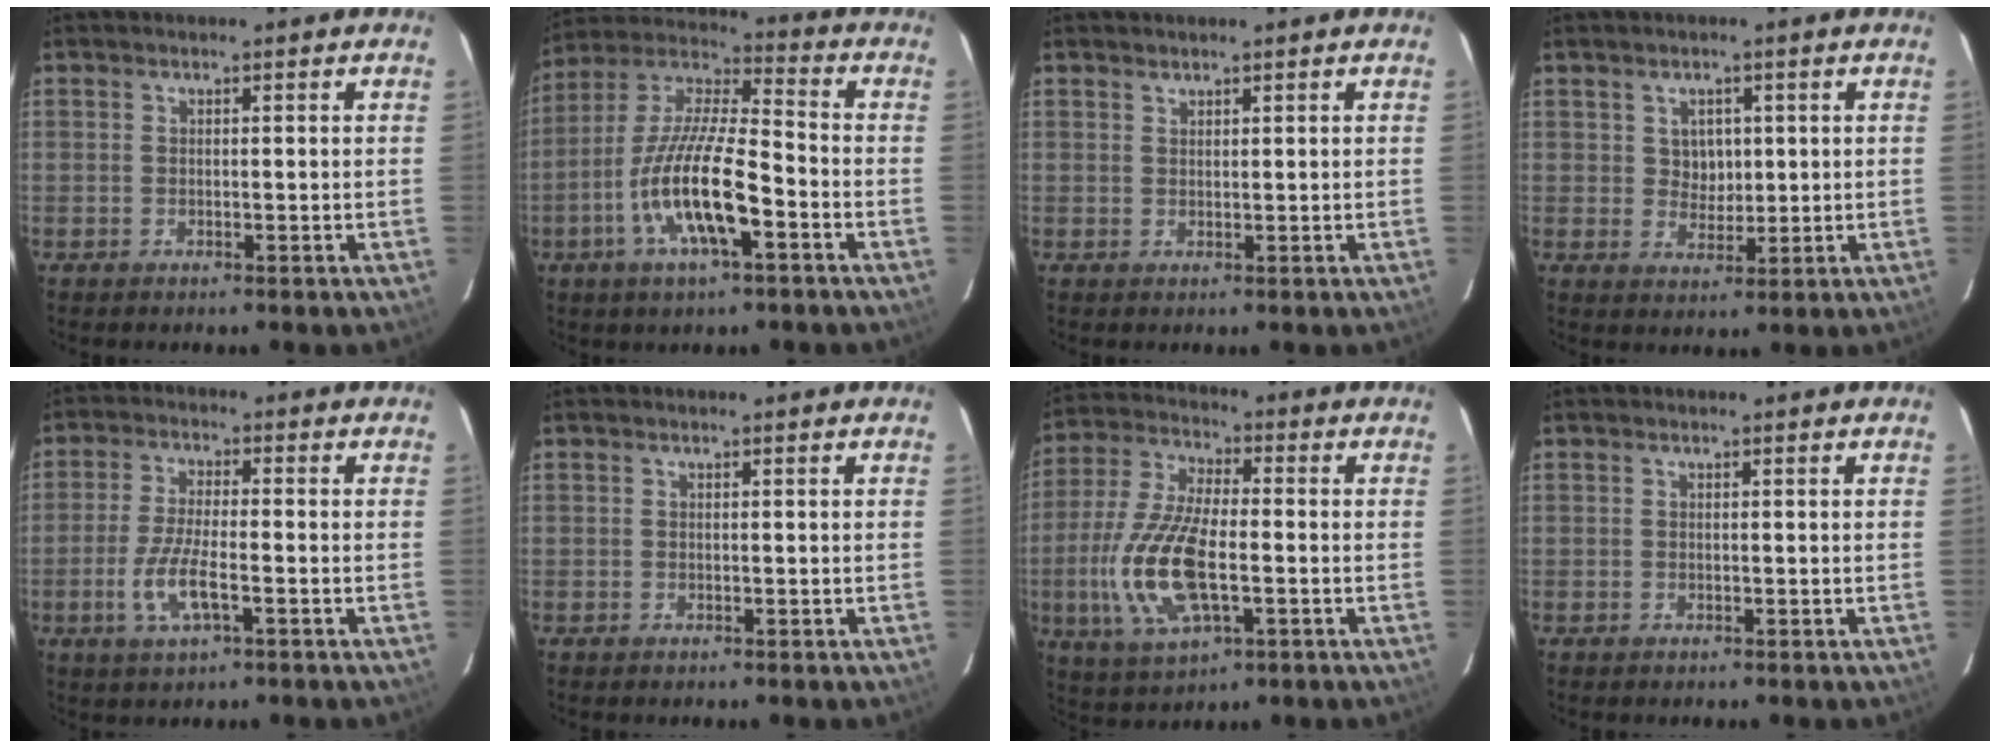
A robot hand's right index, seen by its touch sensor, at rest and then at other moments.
{"total": 15.8, "force": [-6.1, 4.0, 14.0], "torque": [-0.281, -0.011, -0.119]}
{"total": 0.8, "force": [0.7, 0.3, 0.1], "torque": [-0.002, 0.002, 0.015]}
{"total": 3.9, "force": [1.0, 3.4, 1.5], "torque": [-0.020, 0.008, 0.021]}
{"total": 7.4, "force": [-2.8, 2.1, 6.6], "torque": [-0.140, -0.008, -0.055]}
{"total": 0.0}
{"total": 16.0, "force": [-3.4, 6.5, 14.3], "torque": [-0.311, -0.006, -0.065]}
{"total": 0.0}